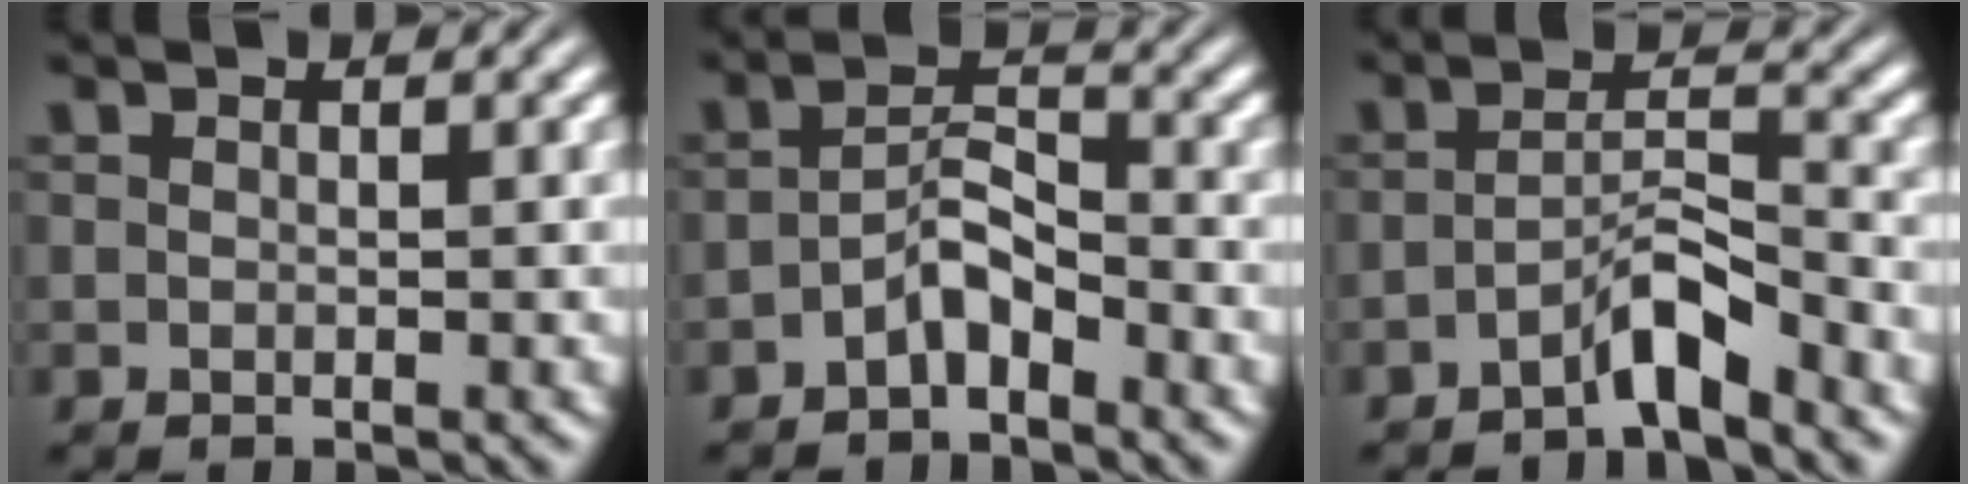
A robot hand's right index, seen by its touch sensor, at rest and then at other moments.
{"total": 3.1, "force": [-2.3, 0.8, 1.8], "torque": [-0.013, -0.008, -0.039]}
{"total": 3.3, "force": [-2.6, -0.2, 2.0], "torque": [-0.015, -0.009, -0.040]}